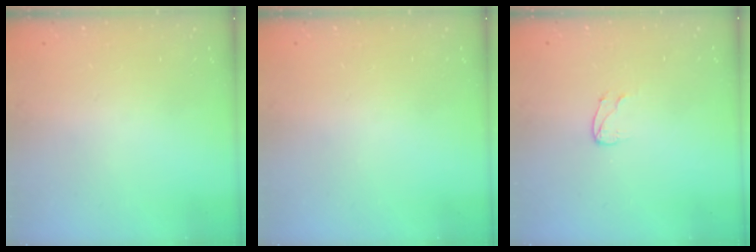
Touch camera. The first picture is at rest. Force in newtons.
{"total": 0.0}
{"total": 4.4, "press": 4.3, "slide": 0.5}